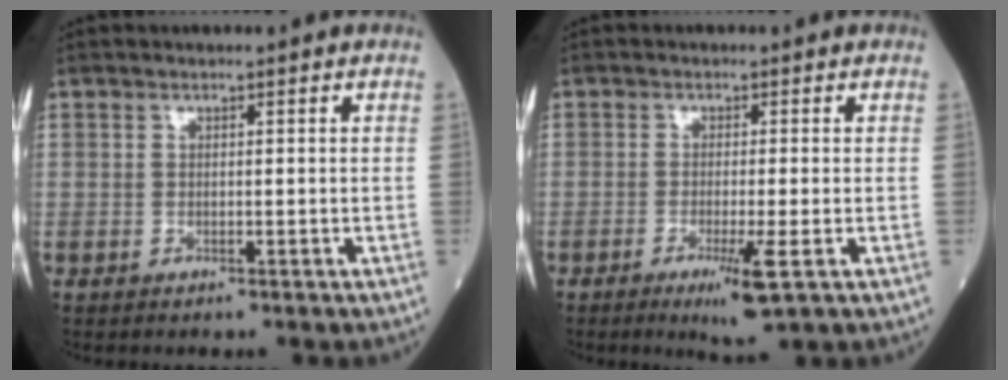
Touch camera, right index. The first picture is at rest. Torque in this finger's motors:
{"motor_torque": [0.78, -0.43, 0.35, 0.11]}